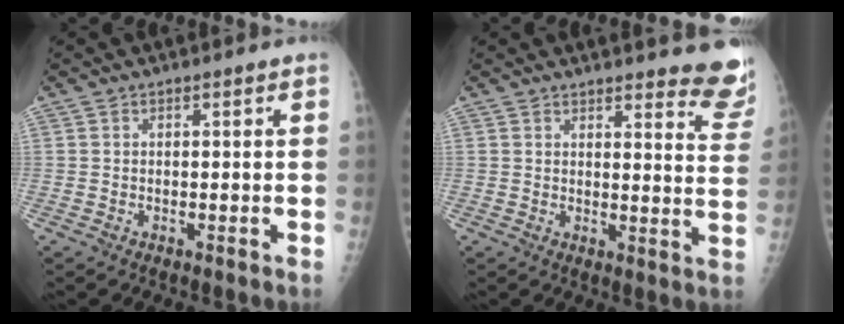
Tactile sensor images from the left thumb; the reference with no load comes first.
{"total": 11.0, "force": [10.3, 1.6, 3.6], "torque": [-0.008, -0.088, 0.093]}